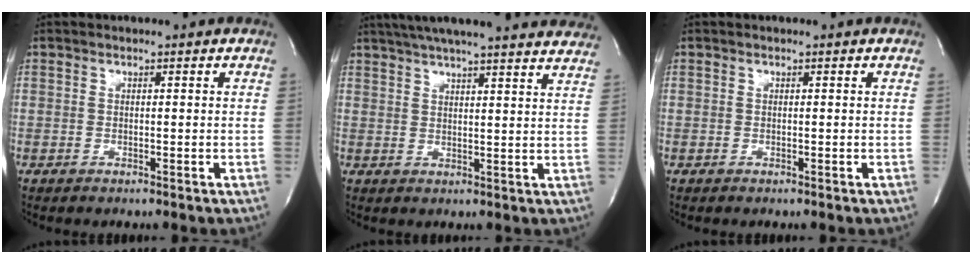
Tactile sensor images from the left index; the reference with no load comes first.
{"total": 26.4, "force": [23.6, 2.0, 11.7], "torque": [-0.192, -0.003, 0.296]}
{"total": 0.0}